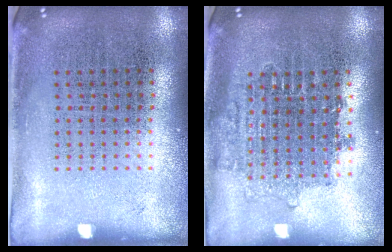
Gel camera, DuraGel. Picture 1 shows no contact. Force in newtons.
{"total": 1.6, "press": 1.3, "slide": 0.9}